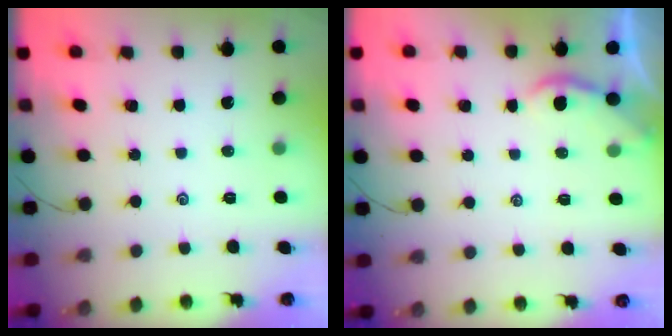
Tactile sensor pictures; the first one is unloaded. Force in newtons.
{"total": 1.3, "press": 1.3, "slide": 0.3}